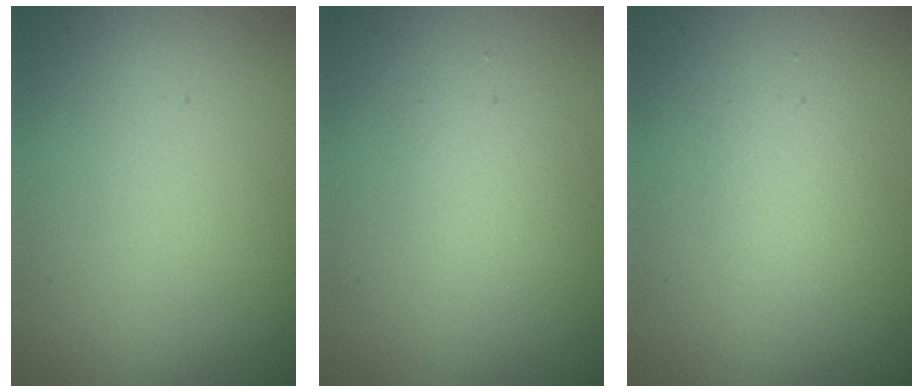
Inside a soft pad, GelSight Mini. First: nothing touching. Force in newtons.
{"total": 2.0, "press": 2.0, "slide": 0.1}
{"total": 1.4, "press": 1.4, "slide": 0.0}